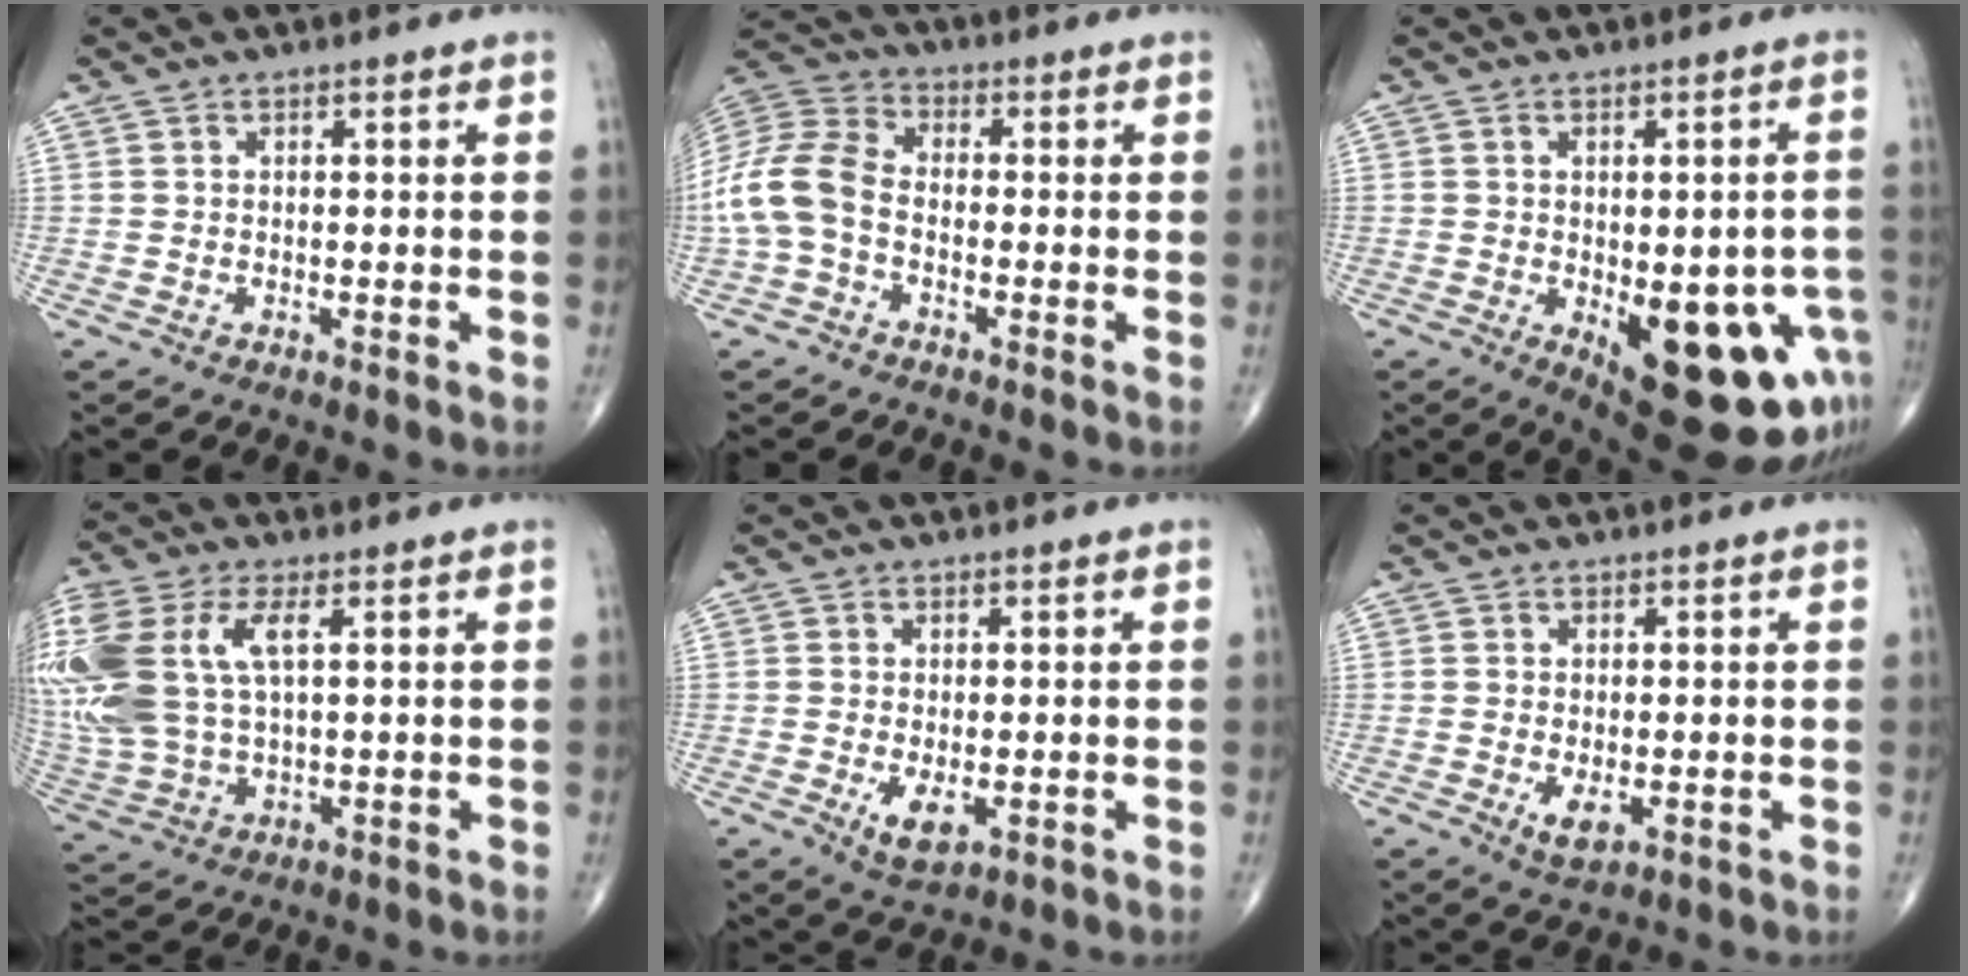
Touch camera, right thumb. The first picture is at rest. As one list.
[{"total": 10.8, "force": [-2.3, 7.0, 7.9], "torque": [-0.169, 0.031, -0.059]}, {"total": 20.4, "force": [-7.2, 8.9, 16.9], "torque": [-0.143, 0.003, -0.072]}, {"total": 20.3, "force": [4.7, 10.7, 16.6], "torque": [-0.427, 0.010, 0.094]}, {"total": 4.4, "force": [-1.1, 2.1, 3.7], "torque": [-0.062, -0.010, -0.013]}, {"total": 3.2, "force": [-0.8, 1.6, 2.7], "torque": [-0.044, -0.008, -0.009]}]